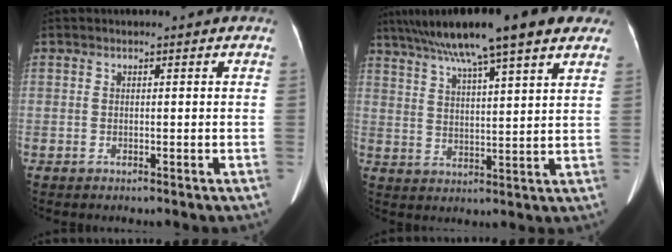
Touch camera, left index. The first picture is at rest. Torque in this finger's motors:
{"motor_torque": [0.83, -1.31, 0.28, 0.21]}